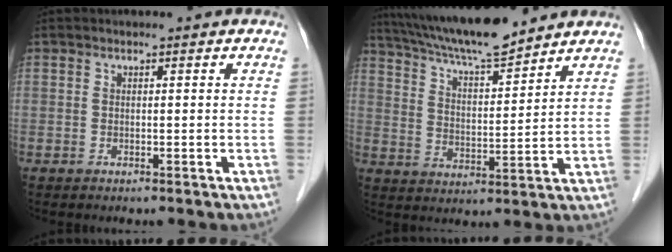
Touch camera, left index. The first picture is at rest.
{"total": 13.8, "force": [12.4, 0.7, 6.0], "torque": [-0.113, 0.014, 0.213]}